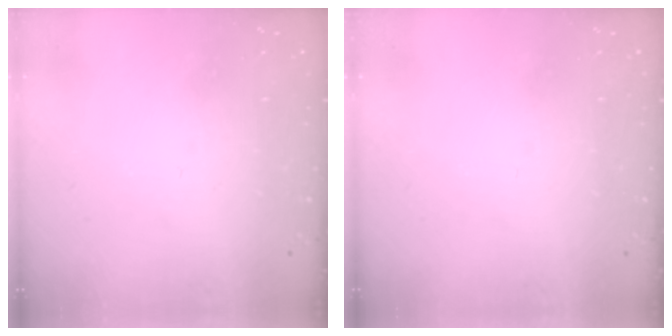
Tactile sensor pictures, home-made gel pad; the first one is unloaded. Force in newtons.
{"total": 0.0}